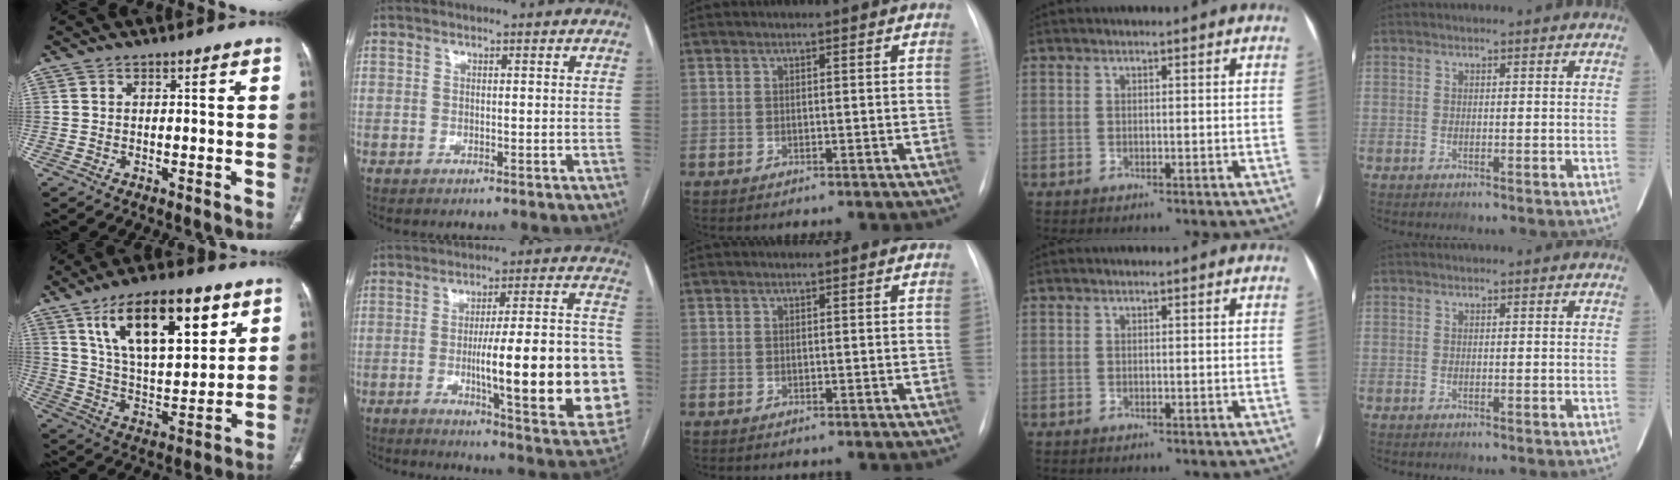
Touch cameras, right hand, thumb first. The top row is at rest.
{"thumb": {"total": 20.7, "force": [10.0, 8.7, 15.9], "torque": [-0.221, -0.042, 0.177]}, "index": {"total": 23.7, "force": [-3.8, 3.4, 23.2], "torque": [-0.254, 0.011, -0.042]}}